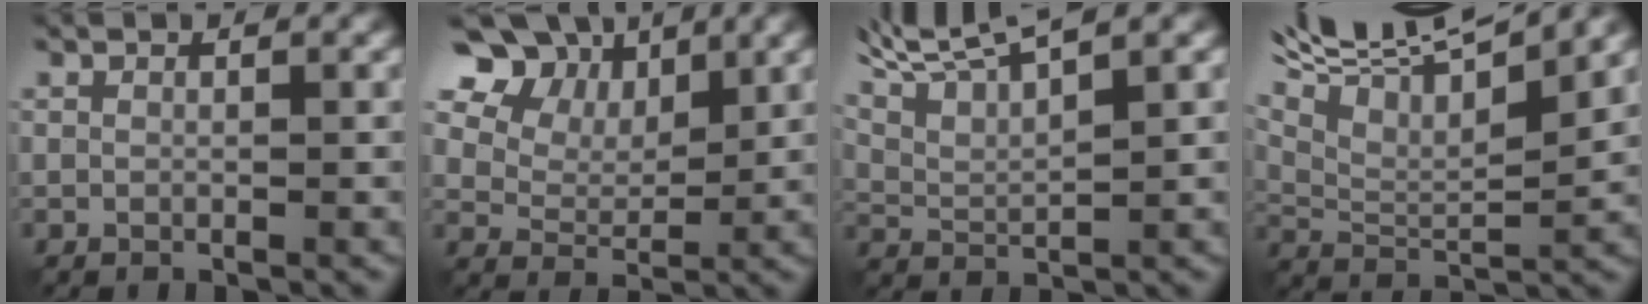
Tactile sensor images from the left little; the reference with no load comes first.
{"total": 10.7, "force": [5.8, 7.1, 5.5], "torque": [-0.117, 0.008, 0.113]}
{"total": 6.7, "force": [4.9, 1.4, 4.4], "torque": [-0.096, 0.020, 0.085]}
{"total": 12.2, "force": [7.5, 4.0, 8.8], "torque": [-0.175, 0.034, 0.127]}